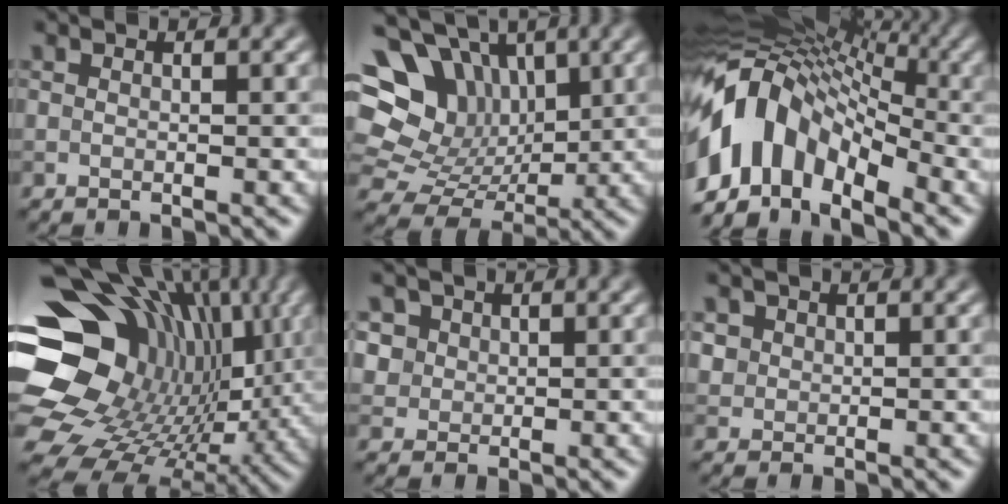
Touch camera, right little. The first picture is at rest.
{"total": 13.3, "force": [4.5, 10.8, 6.3], "torque": [-0.157, 0.035, 0.059]}
{"total": 11.4, "force": [-3.6, 7.3, 8.0], "torque": [-0.141, 0.017, -0.080]}
{"total": 21.9, "force": [2.4, 18.1, 12.0], "torque": [-0.234, -0.020, 0.049]}
{"total": 3.7, "force": [1.6, 3.1, 1.3], "torque": [-0.024, 0.011, 0.028]}
{"total": 1.4, "force": [0.5, 1.3, 0.2], "torque": [-0.003, -0.005, 0.022]}